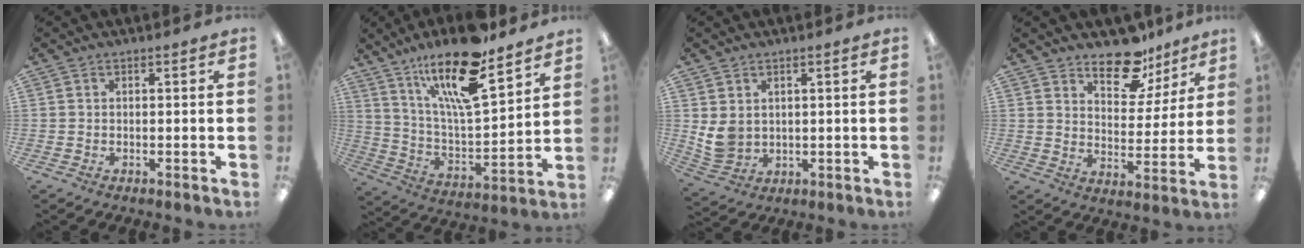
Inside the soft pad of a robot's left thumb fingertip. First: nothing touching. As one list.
[{"total": 20.6, "force": [14.3, 6.2, 13.6], "torque": [-0.240, -0.081, 0.240]}, {"total": 5.6, "force": [1.9, 4.4, 2.9], "torque": [-0.063, -0.006, 0.039]}, {"total": 13.3, "force": [10.2, 6.4, 5.5], "torque": [-0.065, -0.069, 0.182]}]